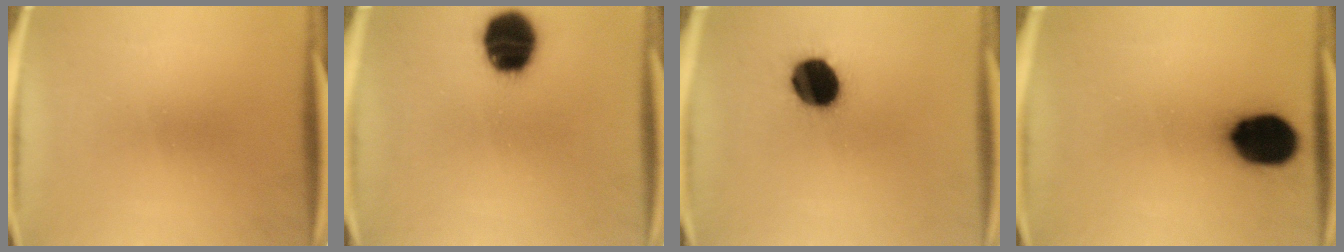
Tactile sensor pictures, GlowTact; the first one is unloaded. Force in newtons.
{"total": 14.9}
{"total": 13.4}
{"total": 16.0}